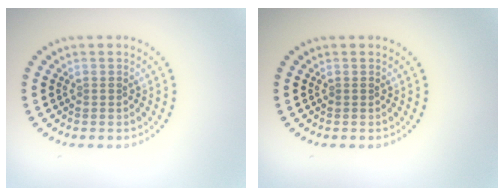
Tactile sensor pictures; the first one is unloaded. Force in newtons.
{"total": 0.0}